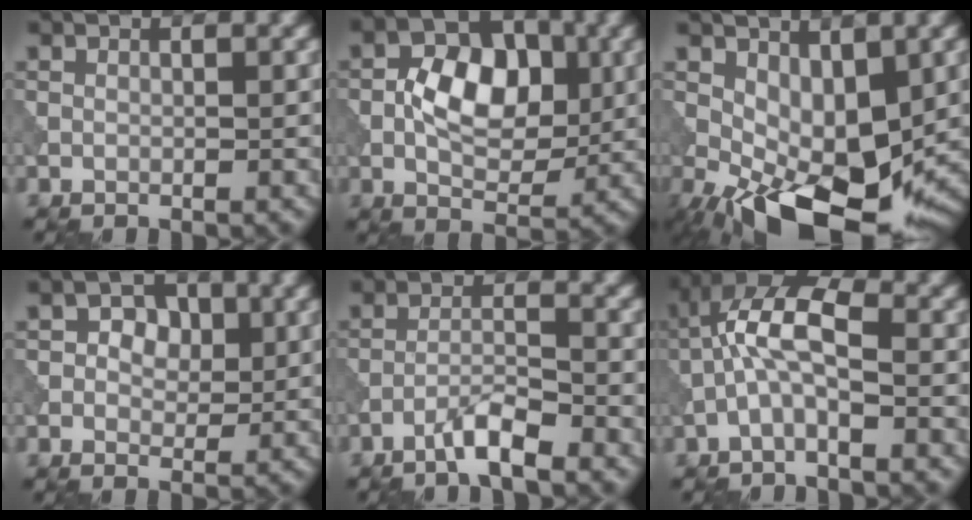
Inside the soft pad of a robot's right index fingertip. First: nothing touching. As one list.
[{"total": 6.5, "force": [-0.1, 4.2, 5.0], "torque": [-0.073, 0.000, -0.005]}, {"total": 9.5, "force": [-1.6, 4.8, 8.0], "torque": [-0.134, -0.015, -0.023]}, {"total": 3.4, "force": [0.8, 2.6, 2.1], "torque": [-0.024, 0.000, -0.004]}, {"total": 3.1, "force": [-2.4, 0.2, 1.9], "torque": [-0.036, 0.008, -0.051]}, {"total": 6.0, "force": [-1.0, 2.5, 5.4], "torque": [-0.120, 0.021, -0.030]}]